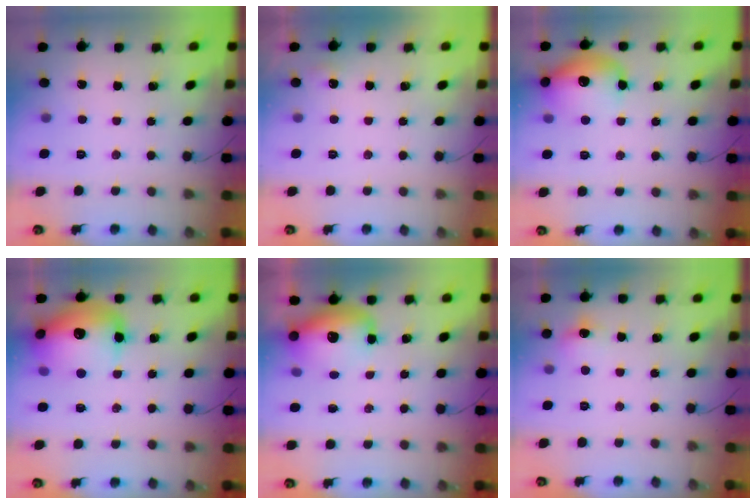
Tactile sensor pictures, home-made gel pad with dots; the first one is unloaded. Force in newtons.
{"total": 6.5, "press": 3.4, "slide": 5.5}
{"total": 15.7, "press": 15.6, "slide": 1.1}
{"total": 20.7, "press": 20.5, "slide": 3.3}
{"total": 14.1, "press": 13.7, "slide": 3.3}
{"total": 7.0, "press": 6.8, "slide": 1.6}